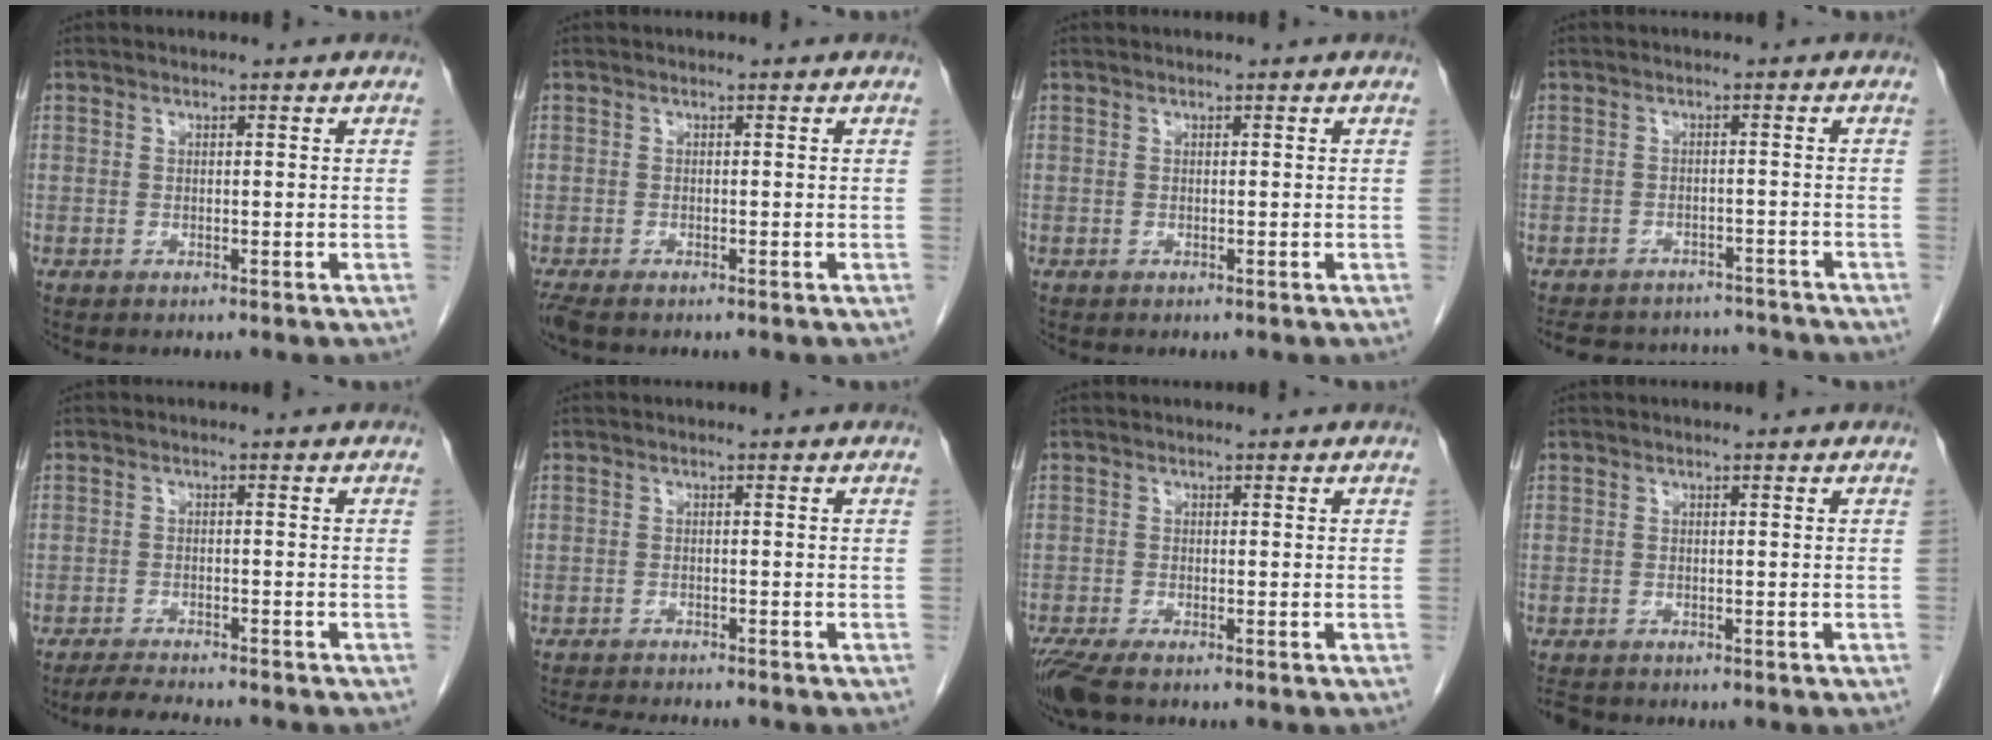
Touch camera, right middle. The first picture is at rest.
{"total": 2.7, "force": [-2.1, 0.9, 1.5], "torque": [-0.033, -0.010, -0.034]}
{"total": 0.0}
{"total": 12.0, "force": [-11.1, 3.6, 2.5], "torque": [-0.052, 0.015, -0.139]}
{"total": 5.8, "force": [-5.3, 0.4, 2.3], "torque": [-0.038, -0.016, -0.085]}
{"total": 6.9, "force": [-6.3, 0.6, 2.6], "torque": [-0.039, -0.014, -0.094]}
{"total": 4.8, "force": [-3.6, 1.1, 3.0], "torque": [-0.059, -0.013, -0.065]}
{"total": 2.4, "force": [-2.1, 1.0, 0.7], "torque": [-0.015, -0.006, -0.033]}